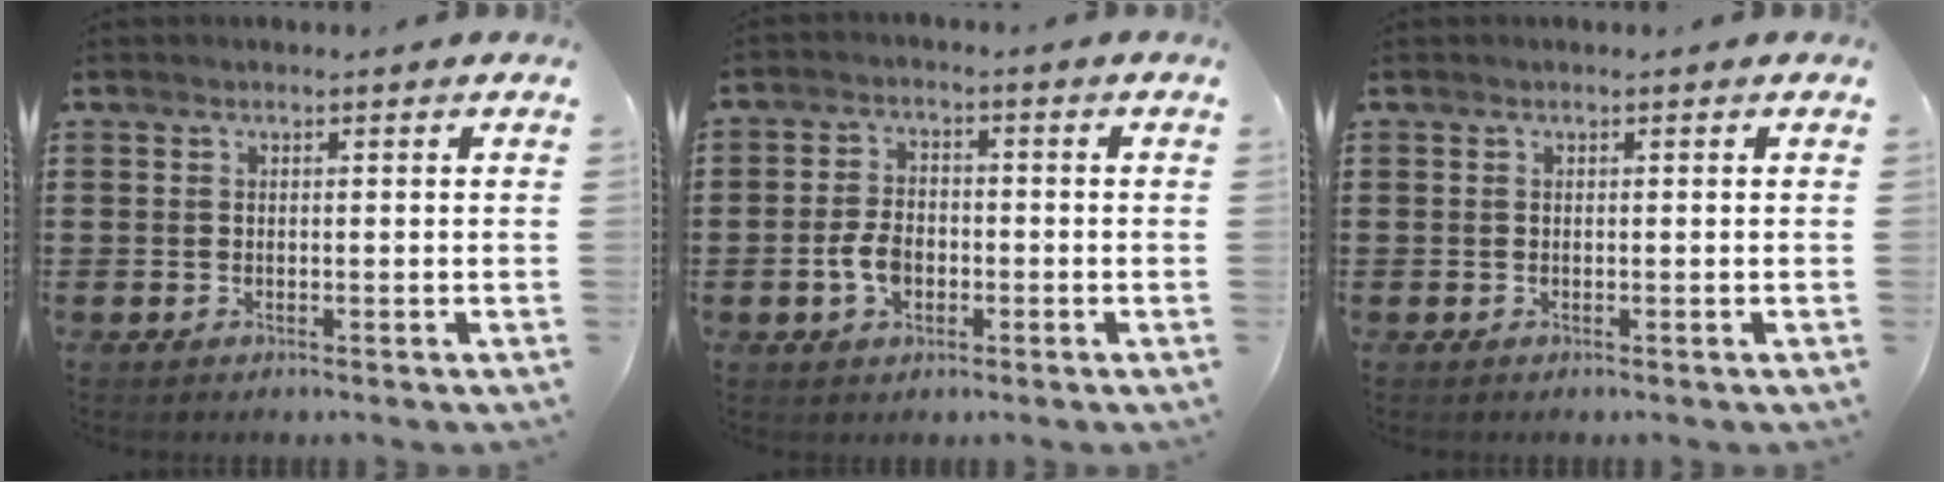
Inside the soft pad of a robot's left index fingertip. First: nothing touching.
{"total": 4.6, "force": [-1.3, 2.9, 3.3], "torque": [-0.081, -0.001, -0.030]}
{"total": 0.0}